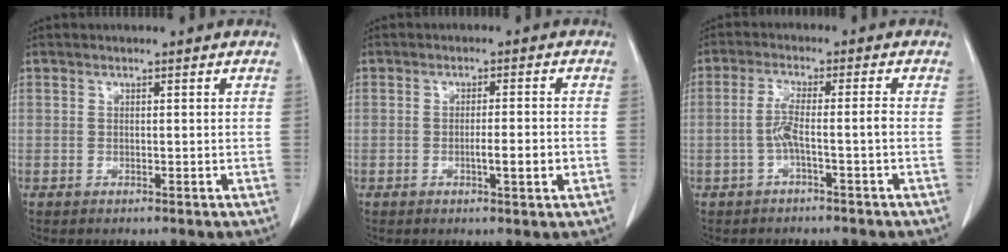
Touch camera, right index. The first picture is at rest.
{"total": 3.9, "force": [-1.1, 0.2, 3.7], "torque": [-0.059, -0.004, -0.016]}
{"total": 4.0, "force": [-1.4, -0.3, 3.7], "torque": [-0.075, 0.011, -0.025]}